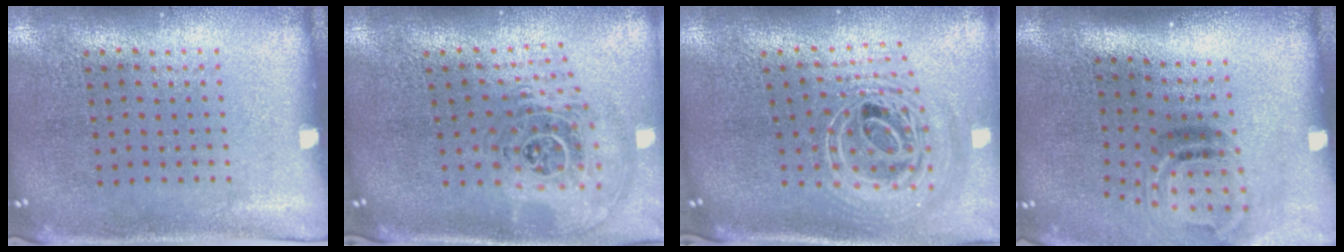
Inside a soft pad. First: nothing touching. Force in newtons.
{"total": 1.9, "press": 1.5, "slide": 1.2}
{"total": 2.8, "press": 2.0, "slide": 1.9}
{"total": 2.0, "press": 1.3, "slide": 1.6}